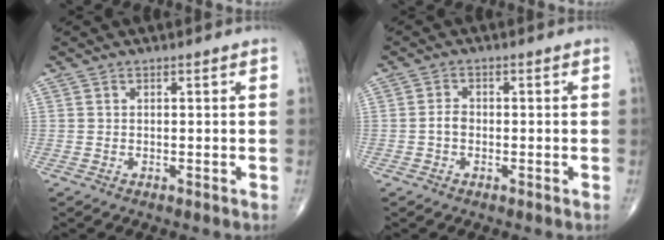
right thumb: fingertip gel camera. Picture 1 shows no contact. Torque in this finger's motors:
{"motor_torque": [0.21, 0.05, 0.23, -0.01, 0.13]}